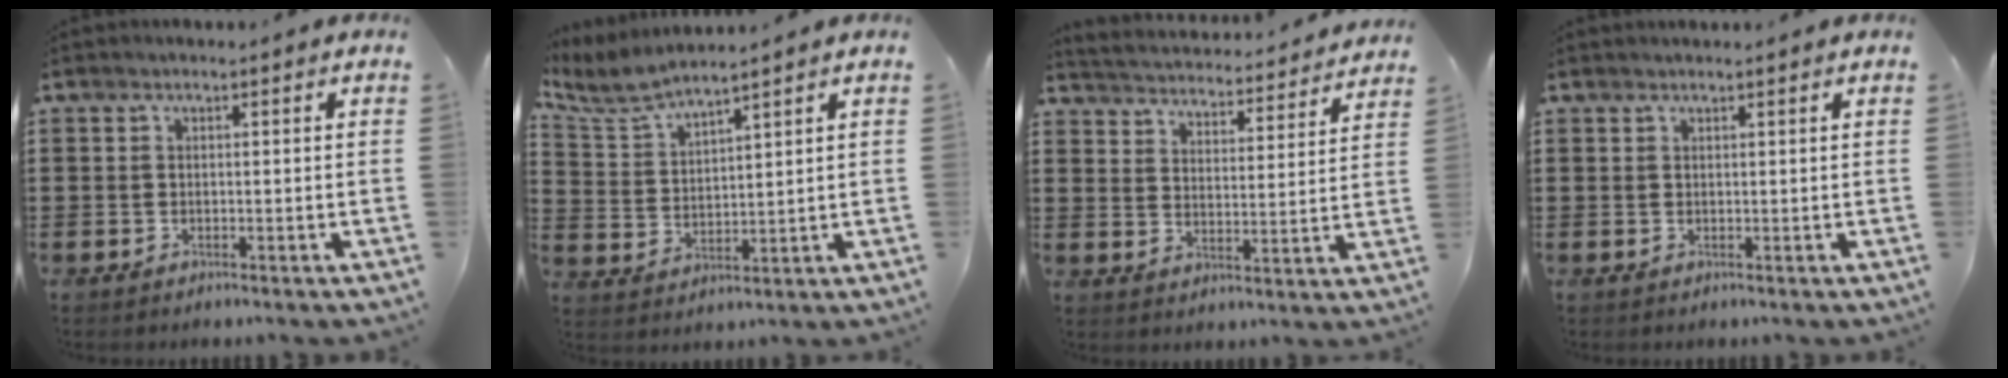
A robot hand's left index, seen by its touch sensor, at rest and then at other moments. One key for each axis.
{"total": 5.4, "fx": 4.9, "fy": 0.6, "fz": 2.0, "tx": -0.061, "ty": -0.022, "tz": 0.087}
{"total": 3.5, "fx": 3.5, "fy": -0.3, "fz": -0.3, "tx": -0.018, "ty": -0.036, "tz": 0.053}
{"total": 0.7, "fx": 0.7, "fy": -0.1, "fz": 0.2, "tx": -0.003, "ty": -0.002, "tz": 0.014}